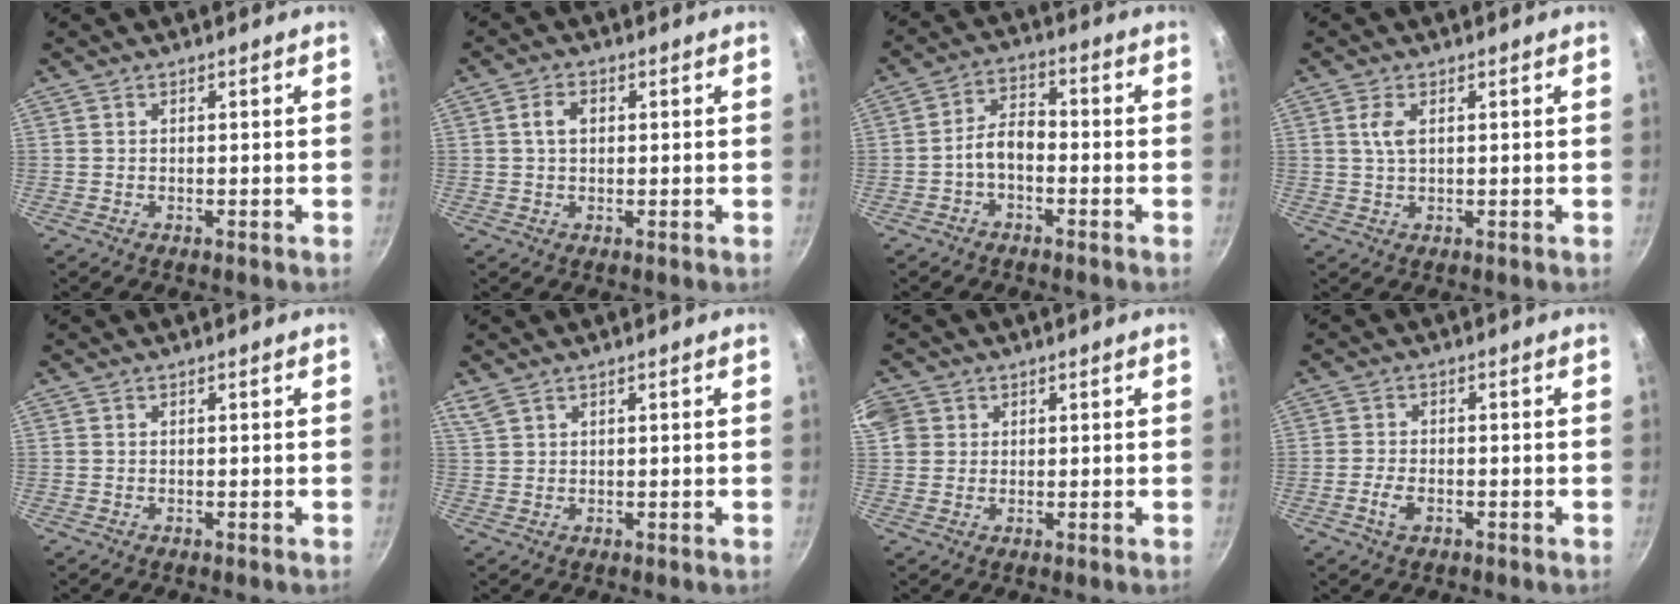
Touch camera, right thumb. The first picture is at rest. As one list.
[{"total": 3.3, "force": [0.6, 2.3, 2.3], "torque": [-0.031, 0.006, 0.007]}, {"total": 5.6, "force": [-2.0, 3.2, 4.1], "torque": [-0.063, 0.034, -0.043]}, {"total": 3.1, "force": [0.9, 1.5, 2.5], "torque": [-0.052, -0.001, 0.019]}, {"total": 0.0}, {"total": 2.2, "force": [1.8, 0.7, 1.1], "torque": [-0.024, -0.001, 0.043]}, {"total": 6.2, "force": [1.9, 5.5, 1.9], "torque": [-0.026, 0.008, 0.034]}, {"total": 3.5, "force": [-1.5, 2.0, 2.4], "torque": [-0.051, 0.011, -0.032]}]